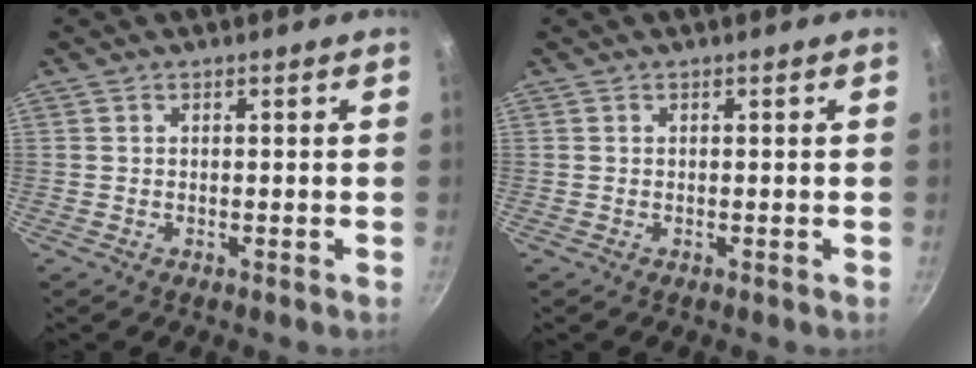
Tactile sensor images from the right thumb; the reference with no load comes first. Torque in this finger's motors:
{"motor_torque": [0.00, 0.00, 0.01, 0.01, 0.00]}